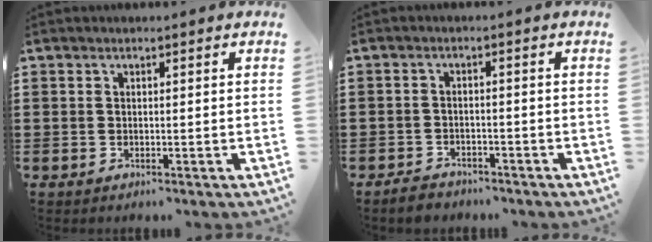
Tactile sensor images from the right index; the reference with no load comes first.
{"total": 2.1, "force": [-2.0, 0.5, 0.0], "torque": [-0.009, 0.001, -0.043]}